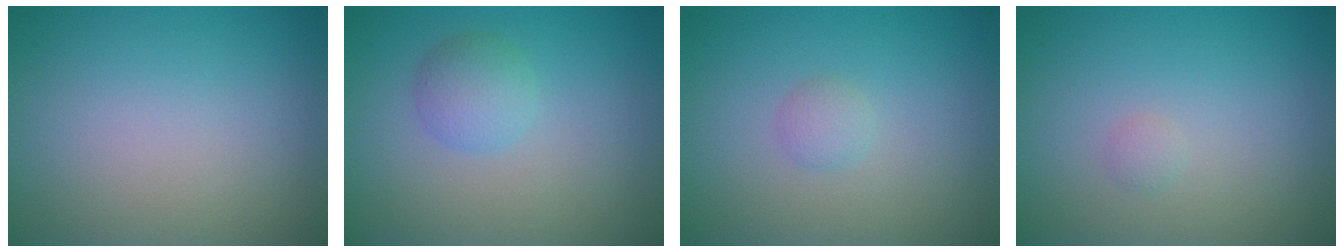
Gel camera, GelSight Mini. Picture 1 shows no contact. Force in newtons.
{"total": 2.3, "press": 2.3, "slide": 0.1}
{"total": 1.0, "press": 1.0, "slide": 0.0}
{"total": 0.6, "press": 0.6, "slide": 0.0}